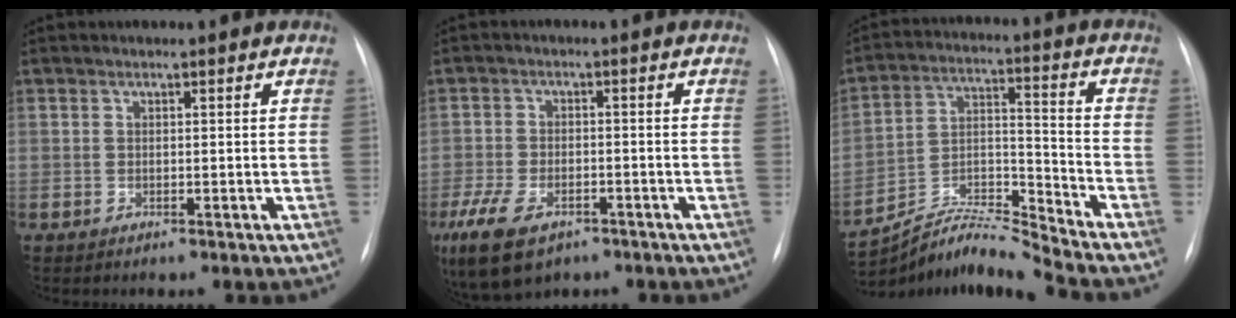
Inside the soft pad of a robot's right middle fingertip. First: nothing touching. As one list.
[{"total": 11.0, "force": [-6.6, 5.7, 6.7], "torque": [-0.151, -0.014, -0.106]}, {"total": 10.3, "force": [-10.0, -2.4, 0.6], "torque": [-0.015, 0.028, -0.183]}]